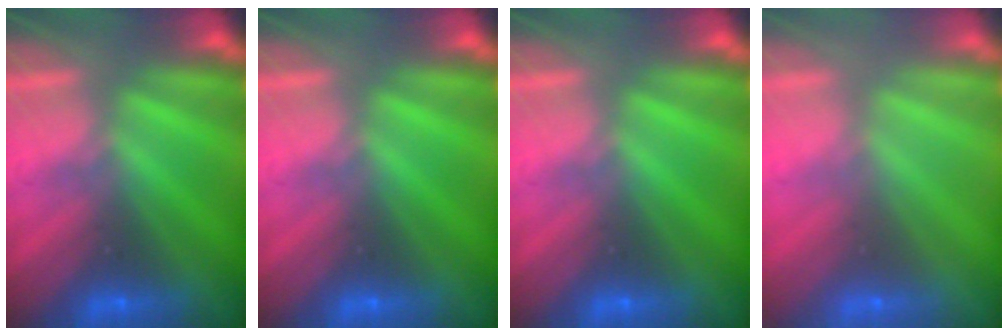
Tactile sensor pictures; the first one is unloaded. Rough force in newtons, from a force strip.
{"total": 0.0}
{"total": 0.0}
{"total": 3.0}